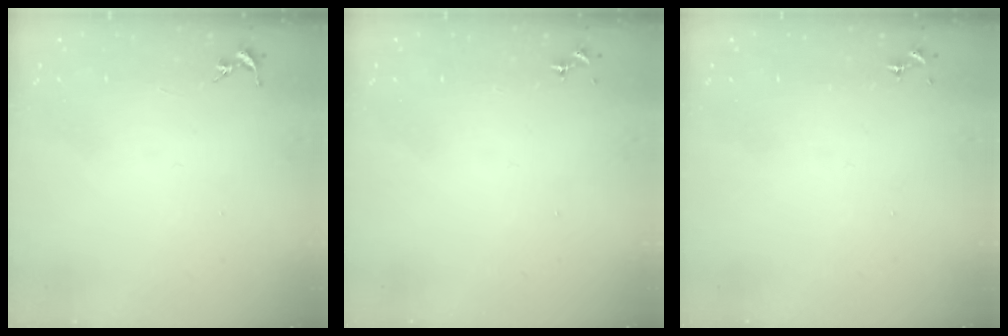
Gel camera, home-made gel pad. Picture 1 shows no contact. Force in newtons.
{"total": 0.0}
{"total": 0.0}